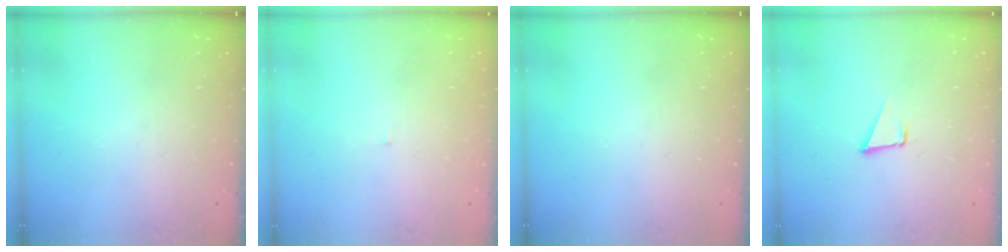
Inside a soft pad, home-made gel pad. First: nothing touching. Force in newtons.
{"total": 3.0, "press": 3.0, "slide": 0.2}
{"total": 0.0}
{"total": 1.6, "press": 1.5, "slide": 0.1}